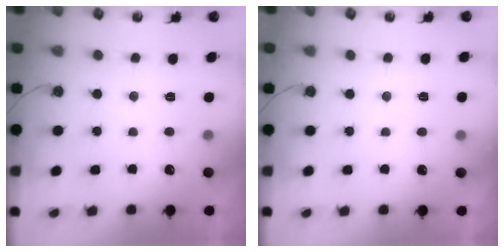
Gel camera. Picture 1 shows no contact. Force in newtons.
{"total": 4.3, "press": 4.2, "slide": 0.6}